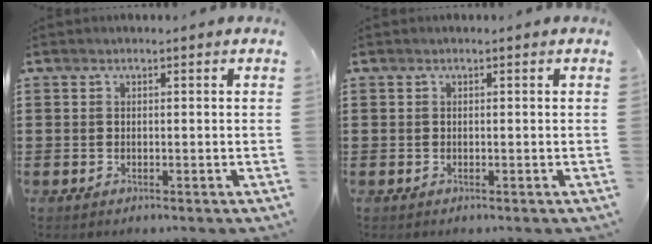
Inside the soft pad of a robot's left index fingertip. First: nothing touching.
{"total": 0.0}